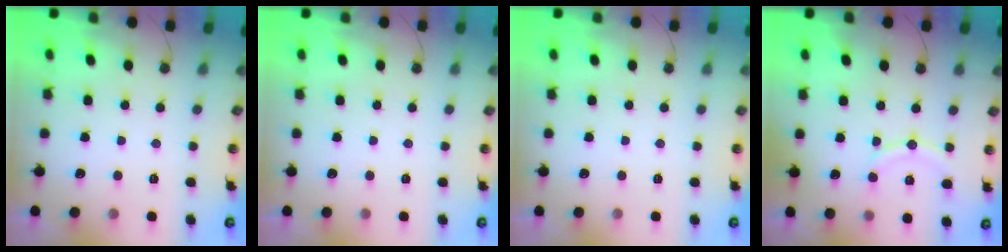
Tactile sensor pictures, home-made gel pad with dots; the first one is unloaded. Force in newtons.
{"total": 0.0}
{"total": 0.0}
{"total": 9.3, "press": 9.3, "slide": 1.0}